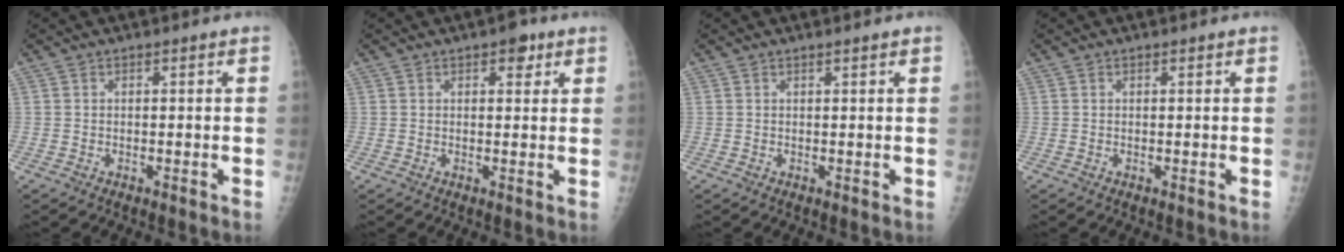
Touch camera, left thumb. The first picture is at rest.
{"total": 3.2, "force": [1.9, 1.7, 2.0], "torque": [-0.010, -0.005, 0.021]}
{"total": 0.9, "force": [0.7, 0.1, 0.5], "torque": [-0.005, -0.003, 0.012]}
{"total": 0.0}